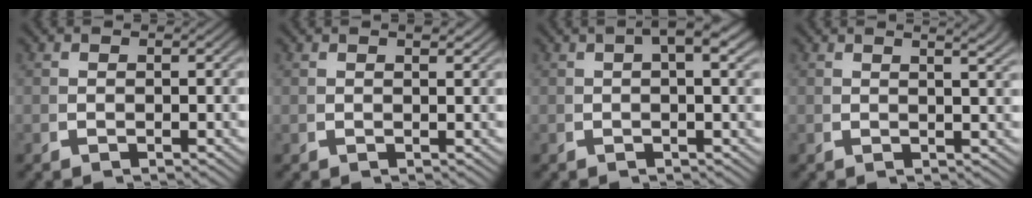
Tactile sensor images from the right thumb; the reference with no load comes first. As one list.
[{"total": 1.1, "force": [0.9, 0.1, 0.6], "torque": [-0.004, 0.001, 0.015]}, {"total": 3.0, "force": [1.4, 0.6, 2.6], "torque": [-0.028, 0.017, 0.016]}, {"total": 2.9, "force": [2.0, 0.7, 1.9], "torque": [-0.022, 0.010, 0.026]}]